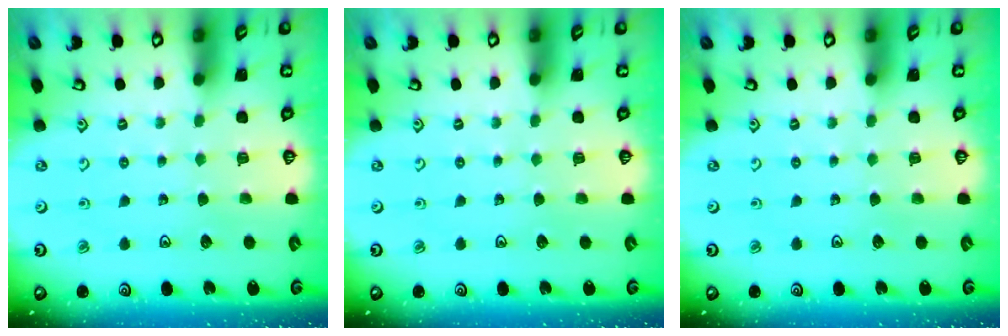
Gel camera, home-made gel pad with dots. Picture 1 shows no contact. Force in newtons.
{"total": 0.0}
{"total": 0.0}